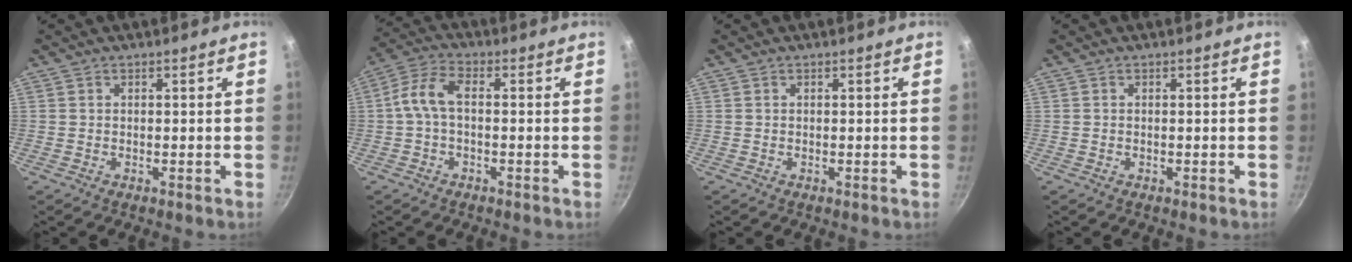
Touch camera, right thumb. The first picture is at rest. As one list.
[{"total": 6.7, "force": [-0.2, 3.5, 5.7], "torque": [-0.121, 0.024, -0.012]}, {"total": 0.0}, {"total": 0.0}]